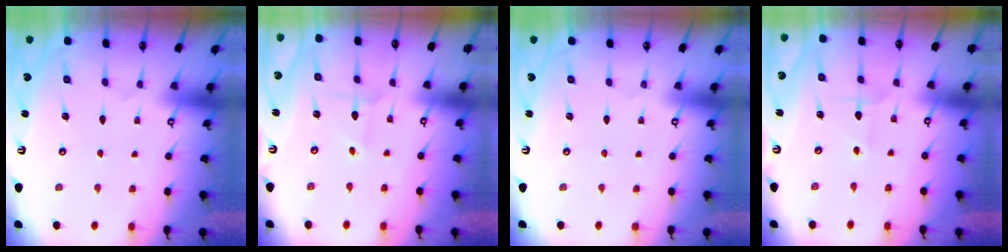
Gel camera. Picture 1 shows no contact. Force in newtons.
{"total": 1.8, "press": 1.8, "slide": 0.1}
{"total": 0.0}
{"total": 2.3, "press": 2.3, "slide": 0.2}